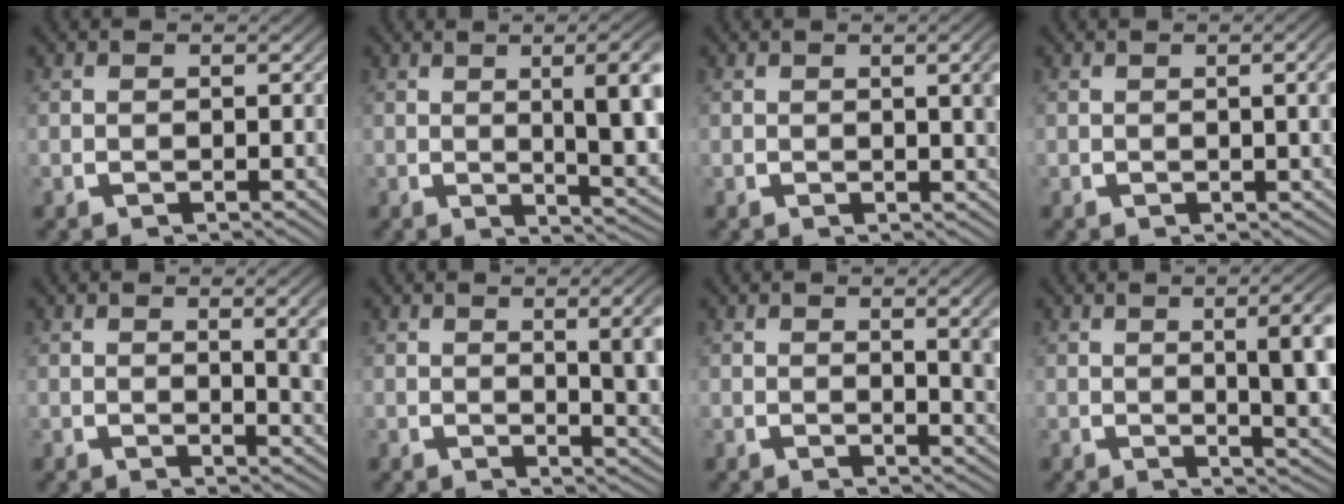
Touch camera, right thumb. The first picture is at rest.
{"total": 8.8, "force": [0.6, 3.6, 8.0], "torque": [-0.099, -0.005, 0.012]}
{"total": 2.5, "force": [0.4, 0.5, 2.4], "torque": [-0.024, -0.001, 0.008]}
{"total": 2.8, "force": [0.3, 0.6, 2.8], "torque": [-0.026, 0.006, 0.002]}
{"total": 4.0, "force": [0.8, 1.0, 3.8], "torque": [-0.039, -0.003, 0.014]}
{"total": 5.5, "force": [0.6, 2.0, 5.1], "torque": [-0.054, -0.003, 0.013]}
{"total": 3.6, "force": [0.8, 0.8, 3.4], "torque": [-0.035, -0.005, 0.016]}
{"total": 7.9, "force": [0.6, 3.1, 7.3], "torque": [-0.085, 0.000, 0.012]}